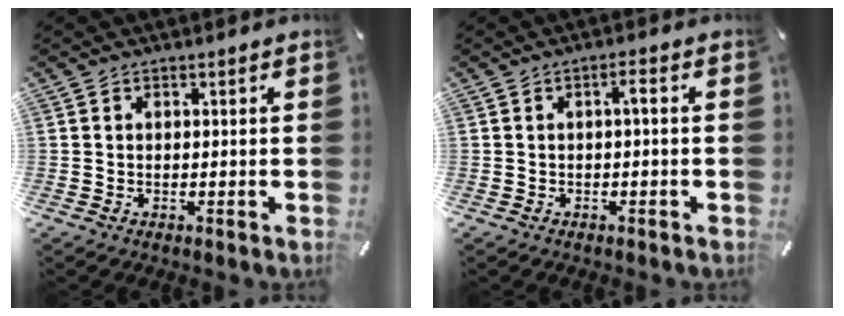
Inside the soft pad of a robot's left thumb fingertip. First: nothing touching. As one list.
[{"total": 2.1, "force": [-0.3, 0.2, 2.1], "torque": [-0.040, 0.004, -0.008]}]